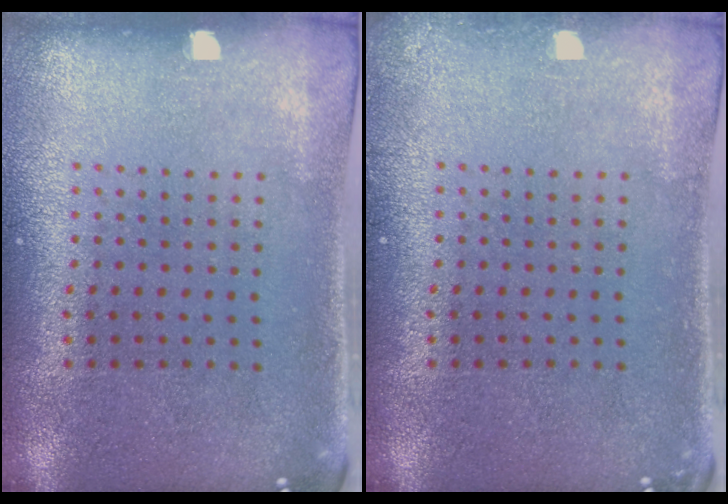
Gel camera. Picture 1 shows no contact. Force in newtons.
{"total": 0.6, "press": 0.6, "slide": 0.1}